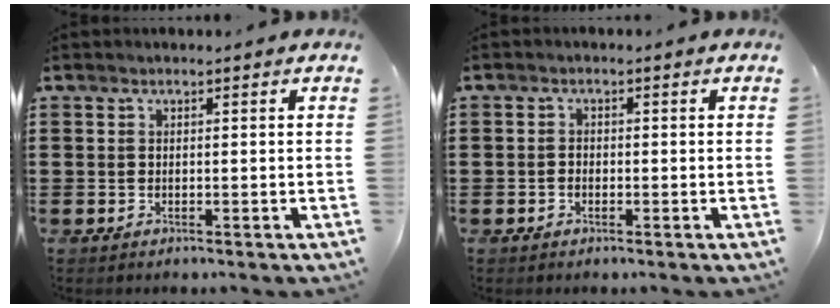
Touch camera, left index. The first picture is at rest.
{"total": 1.1, "force": [-0.6, 0.7, 0.5], "torque": [-0.012, 0.001, -0.013]}